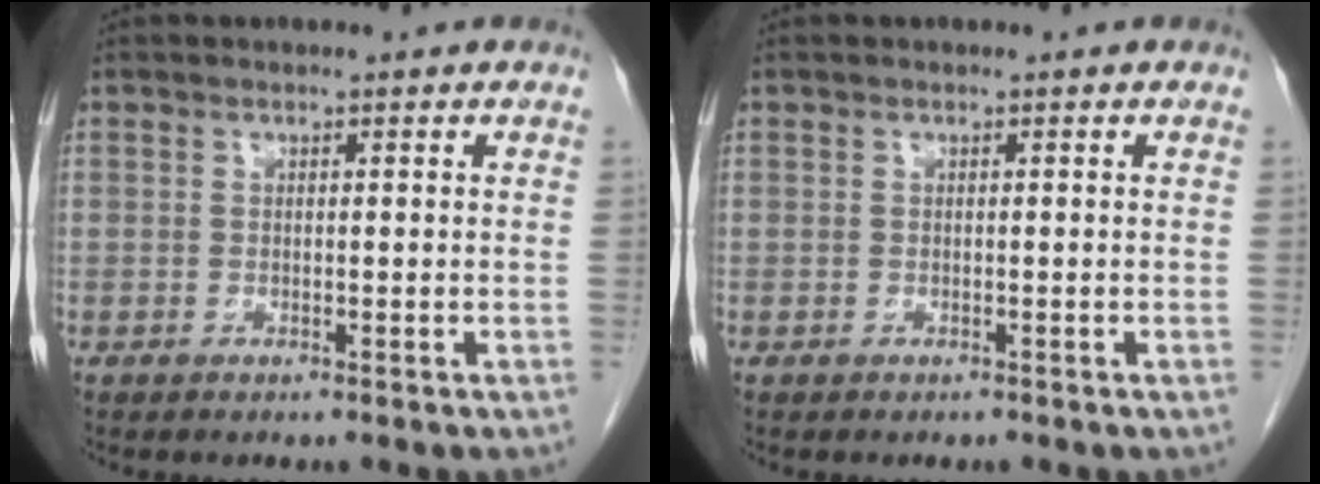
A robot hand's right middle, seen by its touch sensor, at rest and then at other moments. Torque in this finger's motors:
{"motor_torque": [0.25, -0.09, -0.06, -0.01]}